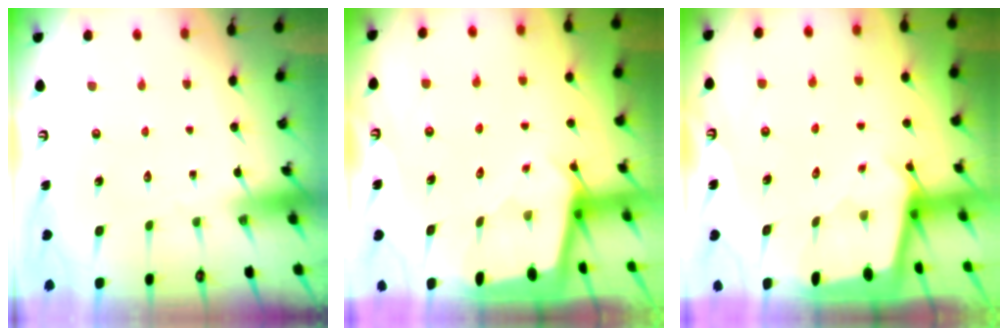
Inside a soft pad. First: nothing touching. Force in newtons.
{"total": 1.6, "press": 1.6, "slide": 0.2}
{"total": 1.6, "press": 1.6, "slide": 0.2}